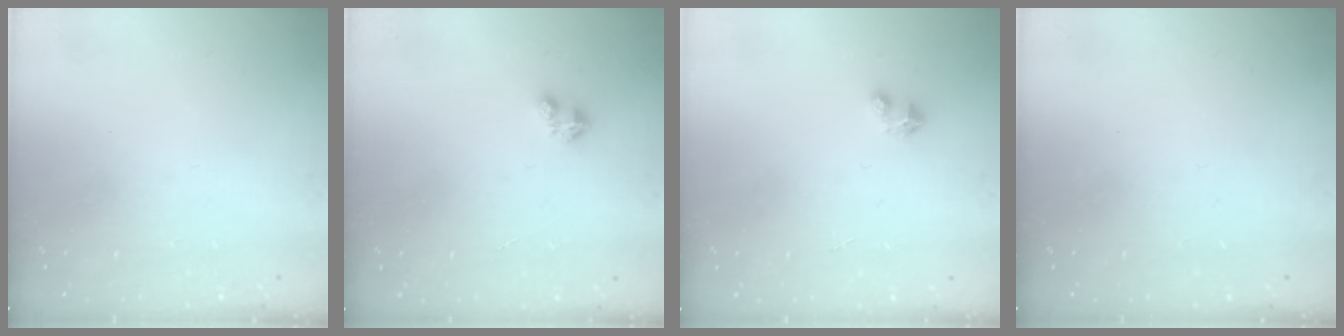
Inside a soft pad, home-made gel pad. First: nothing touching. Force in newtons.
{"total": 1.6, "press": 1.6, "slide": 0.3}
{"total": 2.8, "press": 2.8, "slide": 0.1}
{"total": 0.0}